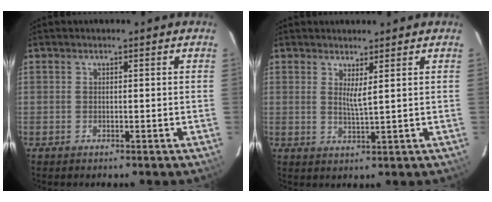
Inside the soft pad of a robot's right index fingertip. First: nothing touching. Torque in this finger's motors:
{"motor_torque": [-0.01, 0.06, 0.02, 0.04]}